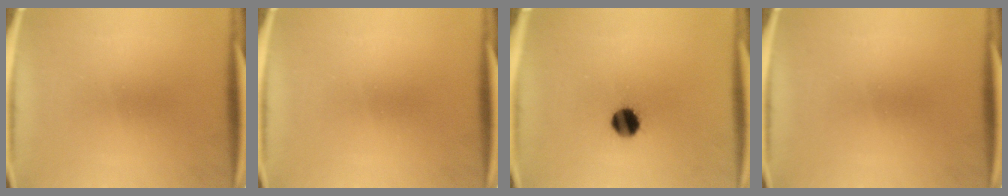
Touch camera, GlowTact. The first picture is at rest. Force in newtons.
{"total": 0.0}
{"total": 6.9}
{"total": 0.0}